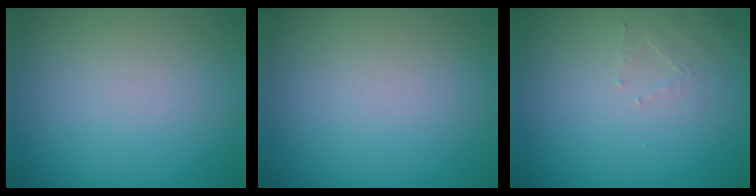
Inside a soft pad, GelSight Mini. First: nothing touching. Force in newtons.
{"total": 0.0}
{"total": 1.4, "press": 1.3, "slide": 0.3}